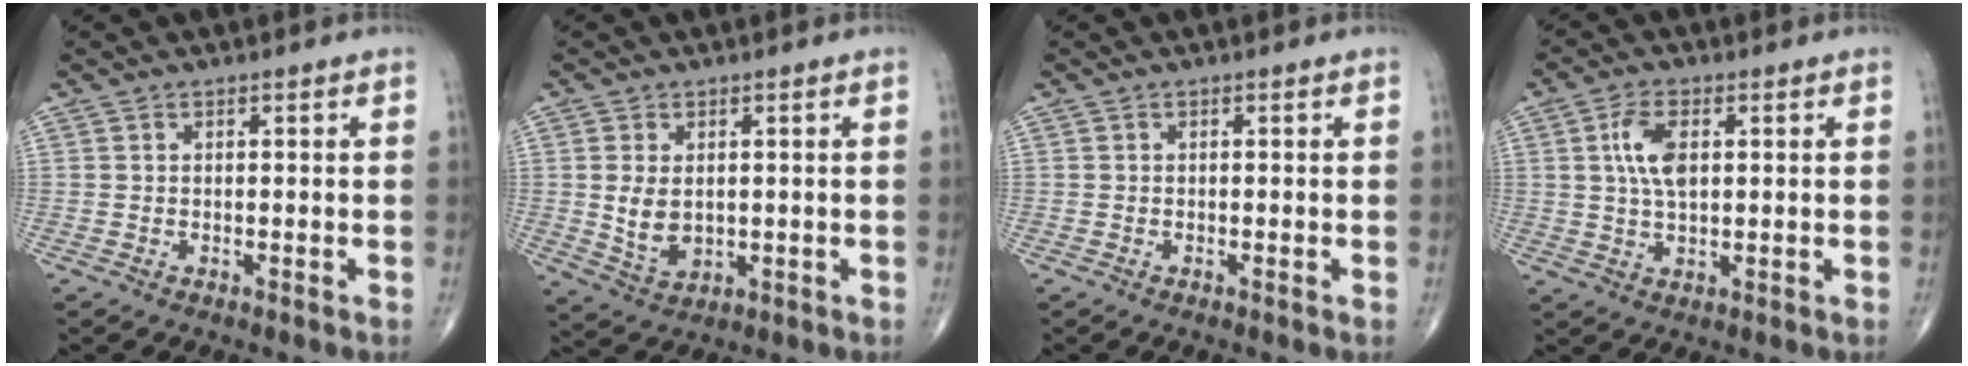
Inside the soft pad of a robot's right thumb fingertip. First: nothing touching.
{"total": 5.8, "force": [0.4, 3.9, 4.2], "torque": [-0.068, -0.013, 0.022]}
{"total": 0.0}
{"total": 6.7, "force": [1.5, 3.4, 5.6], "torque": [-0.110, 0.001, 0.027]}